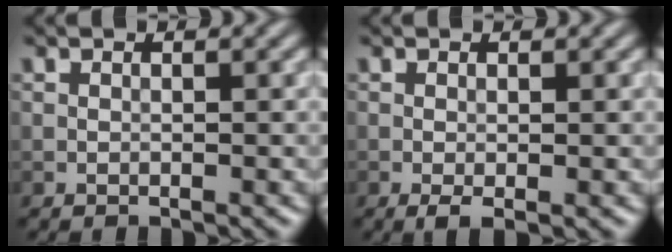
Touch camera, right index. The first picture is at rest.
{"total": 1.2, "force": [-0.4, 0.3, 1.1], "torque": [-0.023, -0.004, -0.007]}